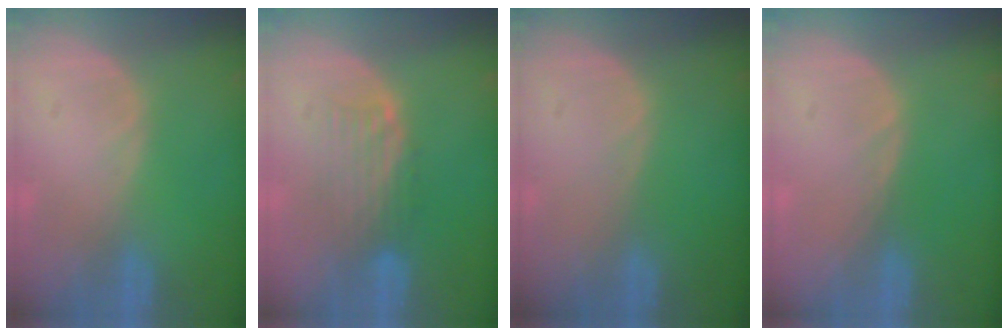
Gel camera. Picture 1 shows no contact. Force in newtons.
{"total": 5.1, "press": 4.4, "slide": 2.6}
{"total": 0.0}
{"total": 0.6, "press": 0.4, "slide": 0.4}